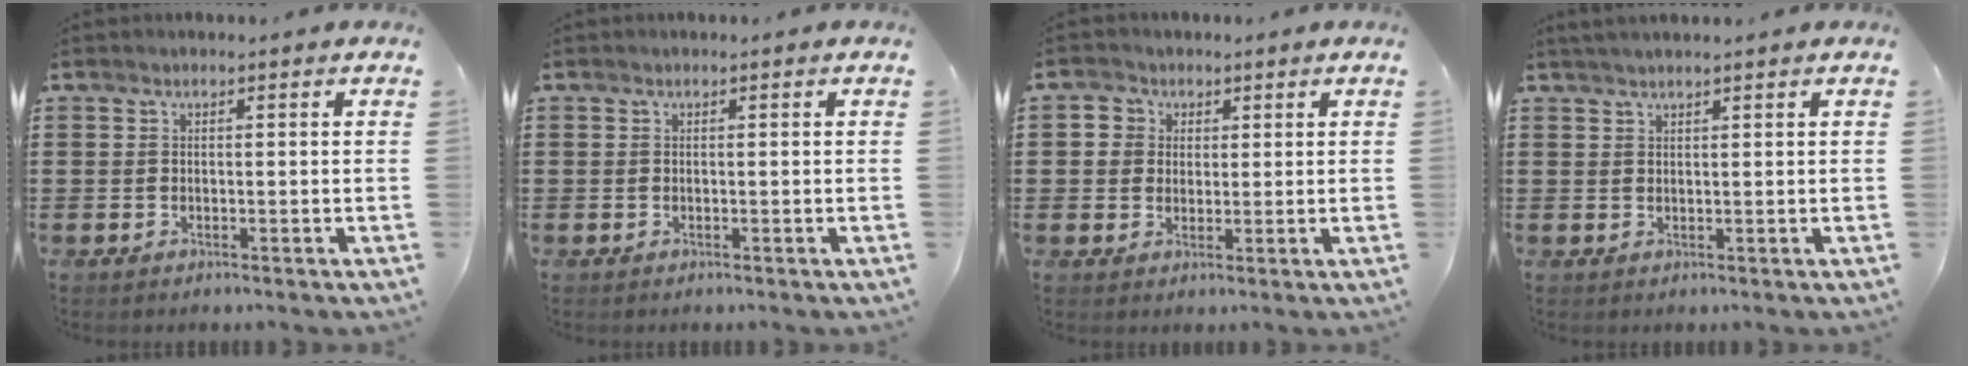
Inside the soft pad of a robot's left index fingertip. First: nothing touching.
{"total": 0.0}
{"total": 3.8, "force": [1.5, 3.5, 0.1], "torque": [-0.007, 0.007, 0.022]}
{"total": 1.3, "force": [1.2, -0.1, 0.5], "torque": [-0.011, -0.001, 0.023]}